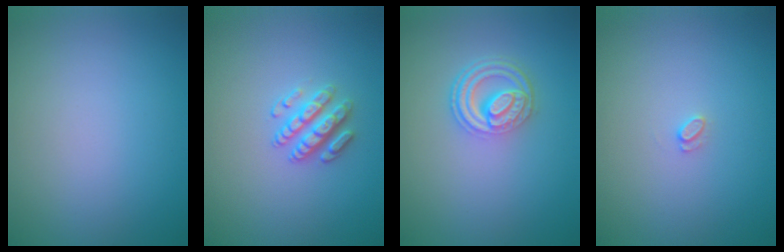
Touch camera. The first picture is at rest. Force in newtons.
{"total": 2.6, "press": 2.5, "slide": 0.7}
{"total": 4.3, "press": 3.3, "slide": 2.8}
{"total": 0.7, "press": 0.7, "slide": 0.1}